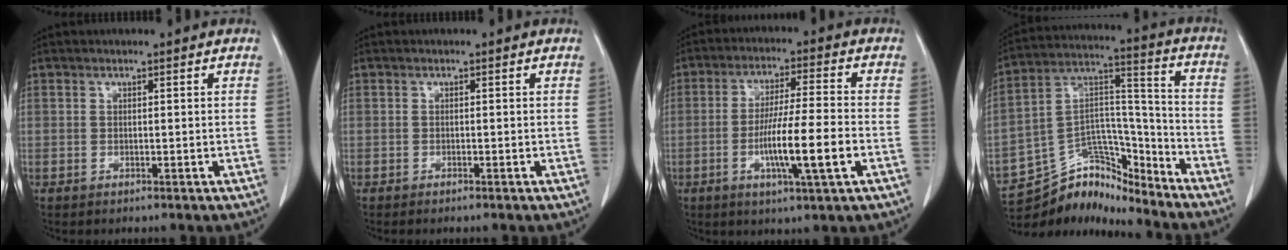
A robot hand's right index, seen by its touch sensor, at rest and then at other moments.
{"total": 0.9, "force": [-0.7, 0.0, 0.5], "torque": [-0.011, -0.002, -0.009]}
{"total": 10.7, "force": [-3.1, -0.1, 10.3], "torque": [-0.187, -0.011, -0.058]}
{"total": 12.7, "force": [-12.0, 3.8, 1.6], "torque": [-0.015, 0.077, -0.212]}